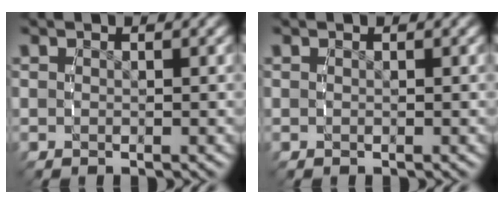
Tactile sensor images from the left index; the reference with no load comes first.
{"total": 0.0}